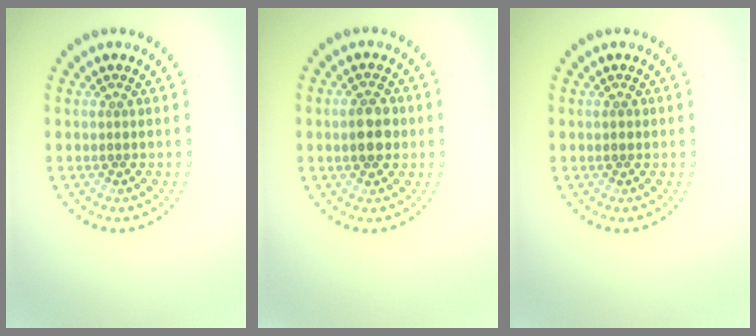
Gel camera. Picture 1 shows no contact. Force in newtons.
{"total": 3.4, "press": 3.4, "slide": 0.1}
{"total": 0.7, "press": 0.7, "slide": 0.1}